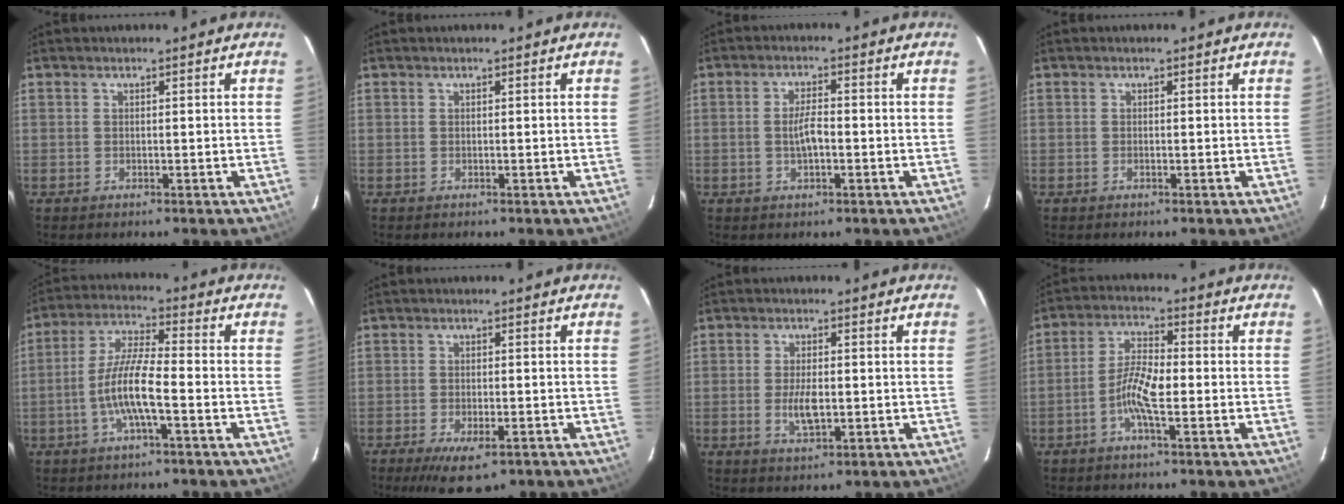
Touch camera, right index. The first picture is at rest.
{"total": 0.0}
{"total": 3.6, "force": [-0.7, 1.1, 3.4], "torque": [-0.062, 0.004, -0.010]}
{"total": 0.0}
{"total": 8.8, "force": [-3.1, 1.1, 8.2], "torque": [-0.170, 0.007, -0.061]}
{"total": 7.4, "force": [-4.7, 2.7, 5.0], "torque": [-0.109, -0.025, -0.074]}
{"total": 4.9, "force": [-0.8, 2.1, 4.3], "torque": [-0.083, -0.003, -0.012]}
{"total": 6.5, "force": [-2.2, 1.4, 6.0], "torque": [-0.123, 0.011, -0.048]}